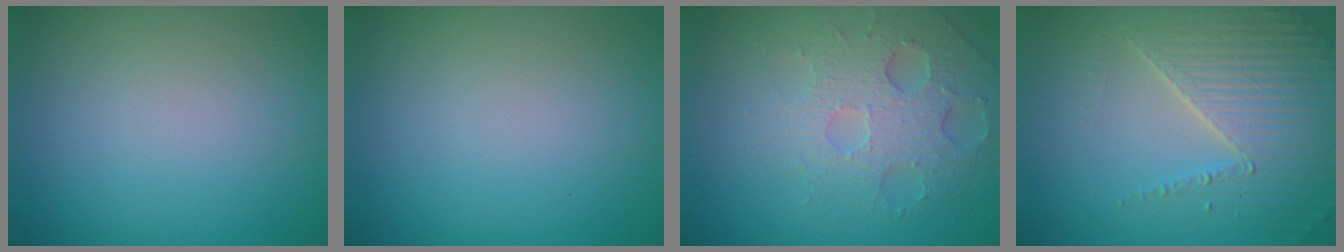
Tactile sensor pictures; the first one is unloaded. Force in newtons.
{"total": 0.0}
{"total": 5.1, "press": 4.2, "slide": 2.9}
{"total": 4.4, "press": 4.3, "slide": 1.0}